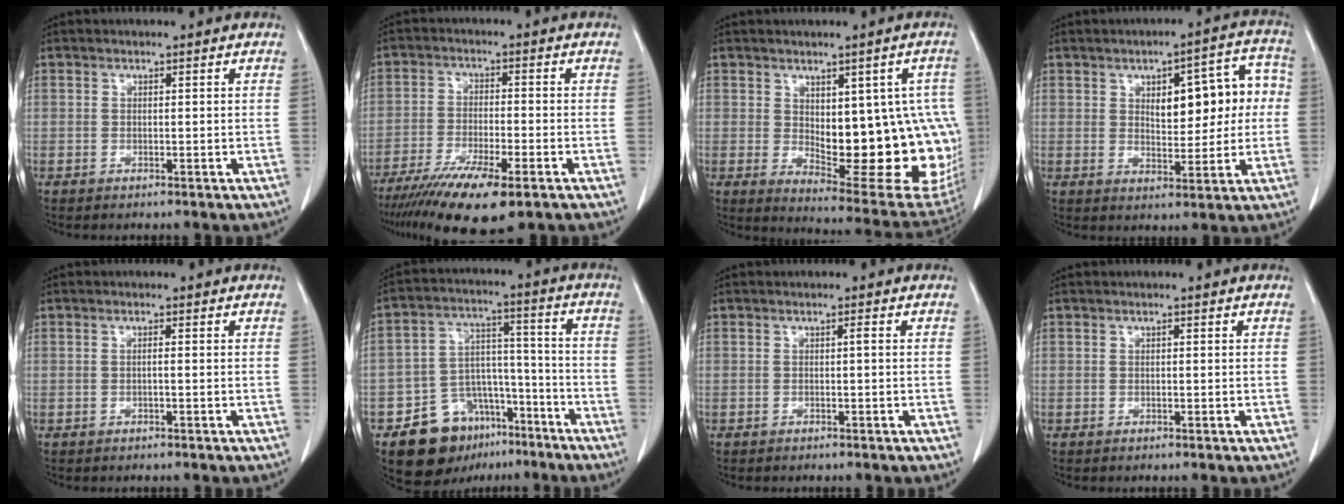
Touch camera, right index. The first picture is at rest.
{"total": 12.0, "force": [-8.1, 2.0, 8.7], "torque": [-0.150, -0.029, -0.134]}
{"total": 18.6, "force": [-0.3, 7.3, 17.1], "torque": [-0.164, 0.003, 0.023]}
{"total": 10.9, "force": [1.6, 4.6, 9.7], "torque": [-0.116, 0.034, 0.028]}
{"total": 0.7, "force": [0.0, 0.0, 0.7], "torque": [-0.012, 0.002, 0.000]}
{"total": 13.7, "force": [-8.7, 8.8, 5.8], "torque": [-0.083, 0.047, -0.132]}
{"total": 0.5, "force": [0.0, 0.0, 0.5], "torque": [-0.008, 0.000, 0.002]}
{"total": 0.0}